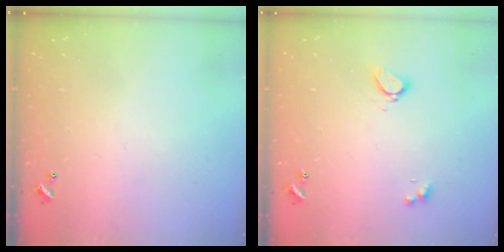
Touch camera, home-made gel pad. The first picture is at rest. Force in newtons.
{"total": 3.1, "press": 3.1, "slide": 0.3}